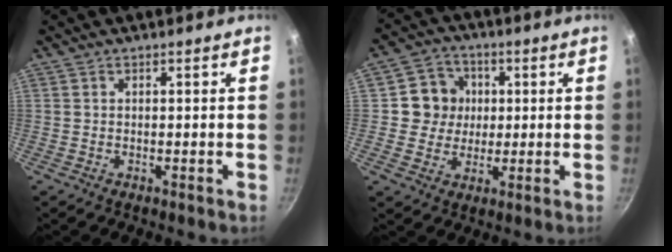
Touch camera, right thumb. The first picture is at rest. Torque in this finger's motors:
{"motor_torque": [-0.61, 0.83, 0.34, -0.74, 0.00]}